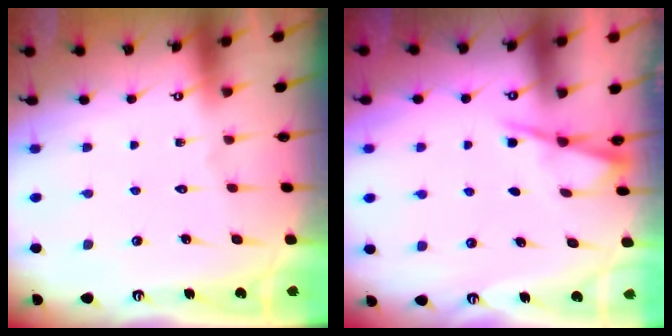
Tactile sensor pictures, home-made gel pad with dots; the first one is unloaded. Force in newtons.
{"total": 2.3, "press": 2.2, "slide": 0.4}